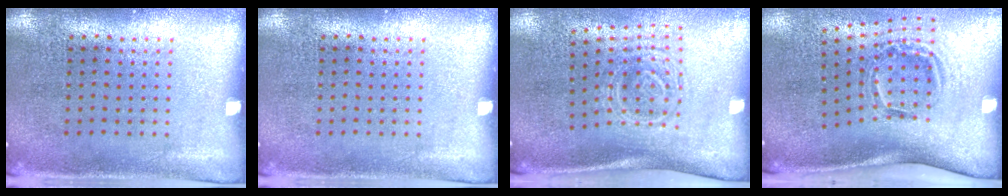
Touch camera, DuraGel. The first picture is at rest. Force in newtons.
{"total": 0.0}
{"total": 1.7, "press": 1.2, "slide": 1.2}
{"total": 2.1, "press": 1.2, "slide": 1.6}